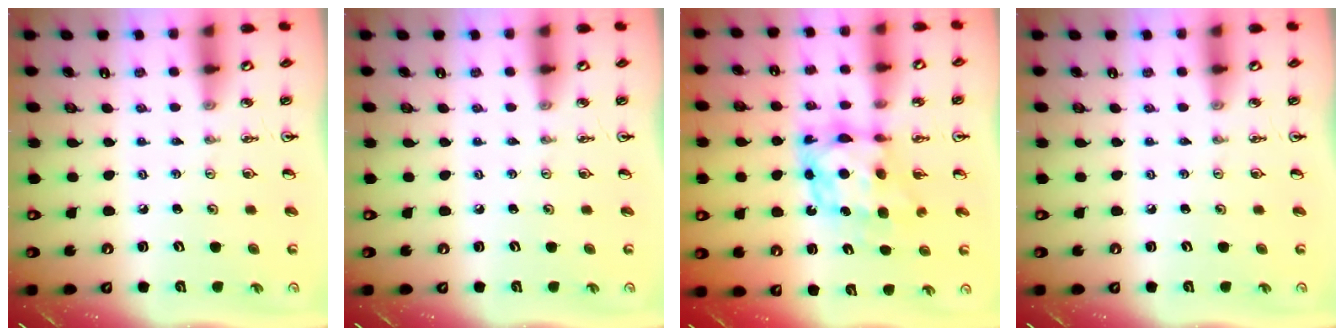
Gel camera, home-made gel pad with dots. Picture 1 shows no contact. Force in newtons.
{"total": 0.0}
{"total": 8.0, "press": 8.0, "slide": 0.7}
{"total": 0.0}